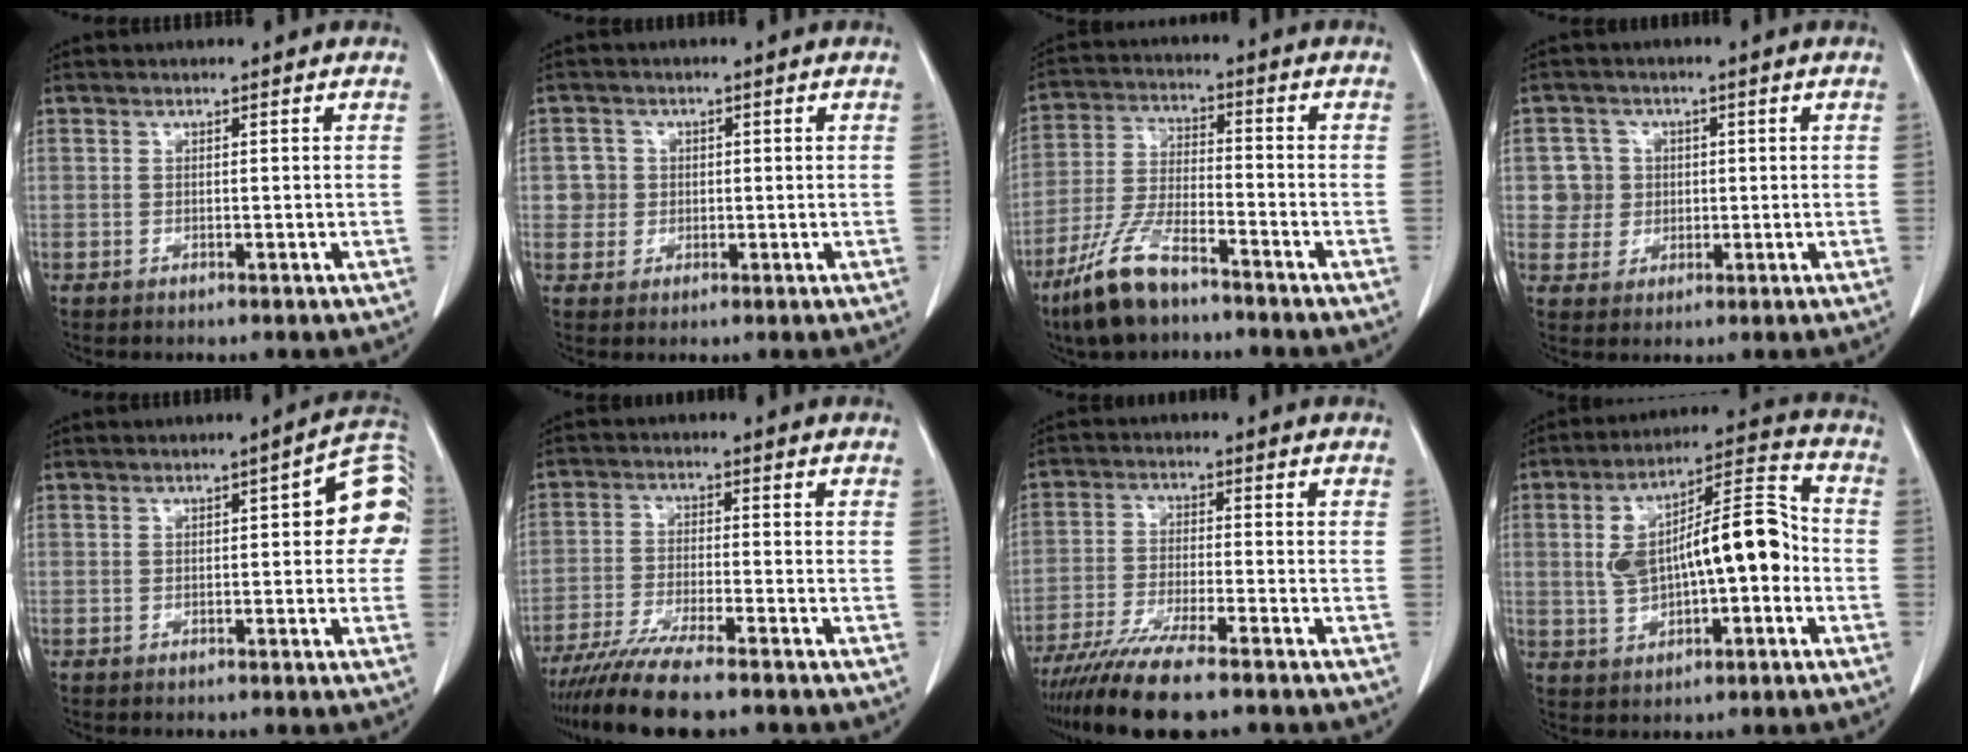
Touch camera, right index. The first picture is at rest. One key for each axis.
{"total": 3.1, "fx": 0.3, "fy": 3.0, "fz": 0.1, "tx": 0.011, "ty": 0.007, "tz": 0.004}
{"total": 10.5, "fx": -7.4, "fy": 2.8, "fz": 6.8, "tx": -0.152, "ty": -0.016, "tz": -0.143}
{"total": 4.6, "fx": 0.6, "fy": 4.6, "fz": 0.1, "tx": 0.010, "ty": 0.013, "tz": 0.014}
{"total": 7.3, "fx": 0.8, "fy": 2.3, "fz": 6.9, "tx": -0.069, "ty": 0.028, "tz": 0.001}
{"total": 11.1, "fx": -9.1, "fy": 0.6, "fz": 6.2, "tx": -0.101, "ty": -0.028, "tz": -0.152}
{"total": 12.1, "fx": -9.5, "fy": 1.1, "fz": 7.4, "tx": -0.126, "ty": -0.029, "tz": -0.160}
{"total": 14.7, "fx": -0.7, "fy": 4.9, "fz": 13.8, "tx": -0.239, "ty": 0.040, "tz": -0.003}